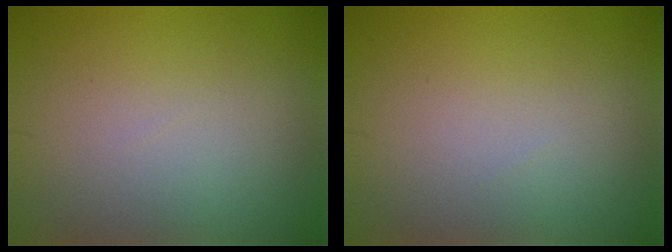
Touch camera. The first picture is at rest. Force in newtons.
{"total": 0.0}